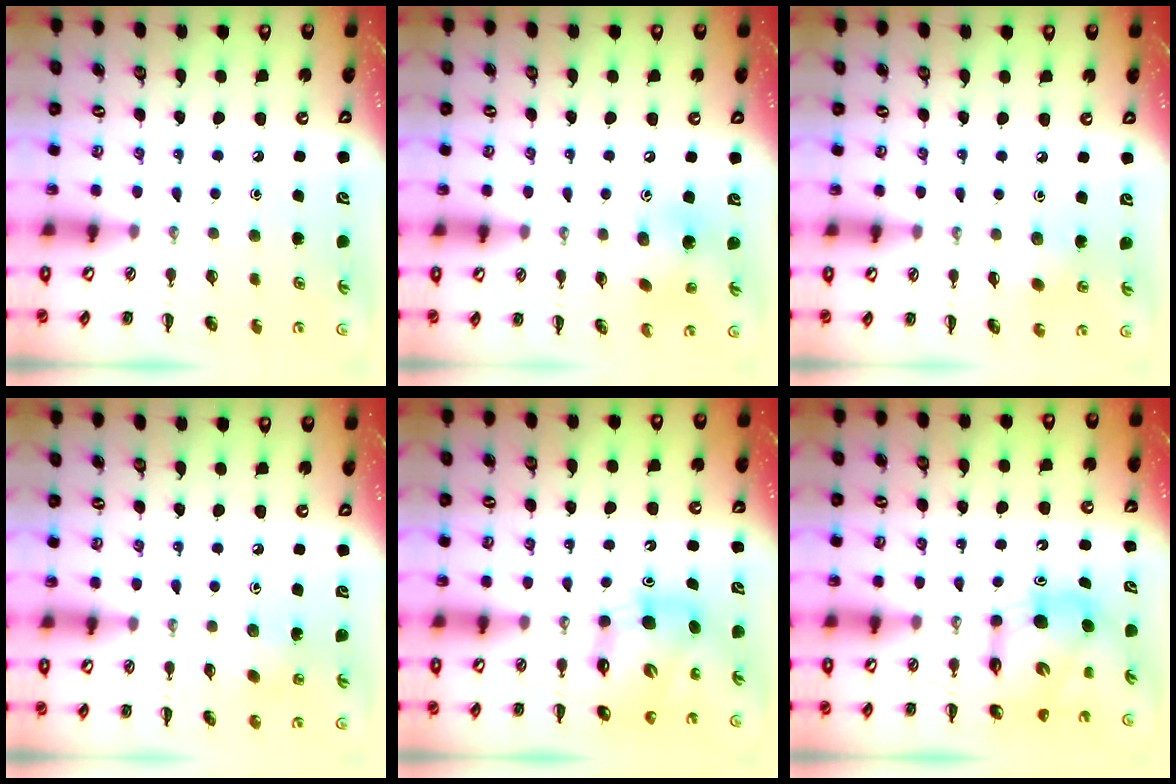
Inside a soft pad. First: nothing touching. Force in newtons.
{"total": 7.2, "press": 6.9, "slide": 2.0}
{"total": 2.6, "press": 2.5, "slide": 0.9}
{"total": 2.4, "press": 2.3, "slide": 0.7}
{"total": 9.5, "press": 9.2, "slide": 2.4}
{"total": 7.7, "press": 7.4, "slide": 2.3}